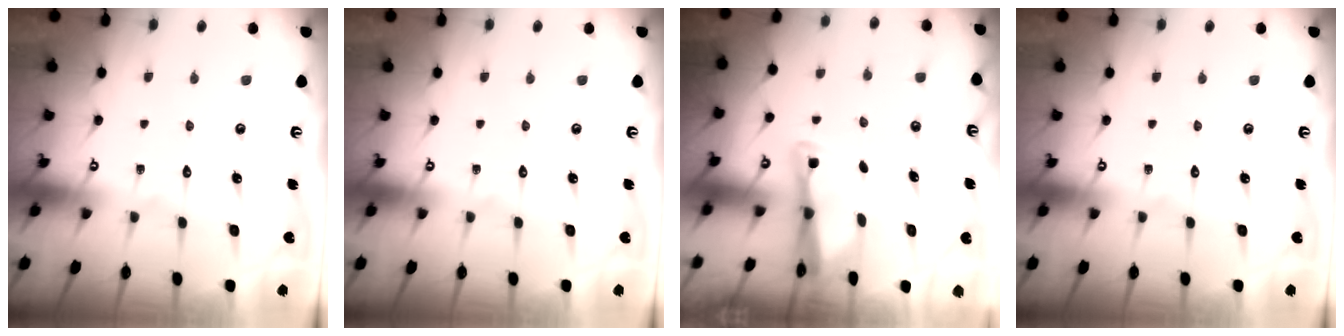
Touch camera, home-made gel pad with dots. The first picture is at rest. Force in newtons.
{"total": 0.0}
{"total": 2.7, "press": 2.6, "slide": 0.3}
{"total": 0.0}